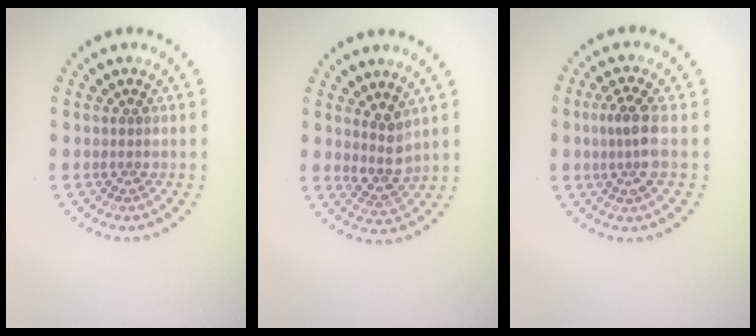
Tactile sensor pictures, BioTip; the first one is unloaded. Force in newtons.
{"total": 2.6, "press": 2.0, "slide": 1.6}
{"total": 2.9, "press": 2.6, "slide": 1.3}